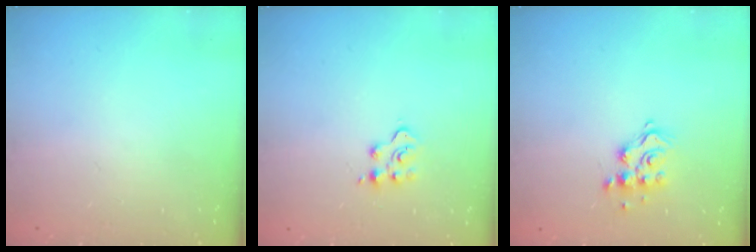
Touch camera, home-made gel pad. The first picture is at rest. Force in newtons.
{"total": 5.0, "press": 5.0, "slide": 0.5}
{"total": 10.7, "press": 10.6, "slide": 0.8}